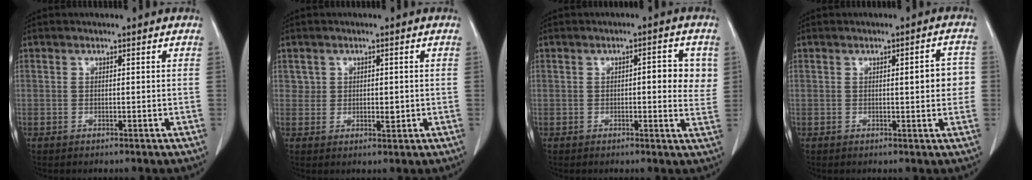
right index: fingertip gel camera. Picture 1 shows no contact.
{"total": 2.3, "force": [0.4, 1.9, 1.4], "torque": [-0.018, -0.005, 0.009]}
{"total": 5.5, "force": [1.0, 1.8, 5.1], "torque": [-0.055, 0.003, 0.007]}
{"total": 4.2, "force": [0.2, 1.0, 4.1], "torque": [-0.050, 0.008, 0.001]}